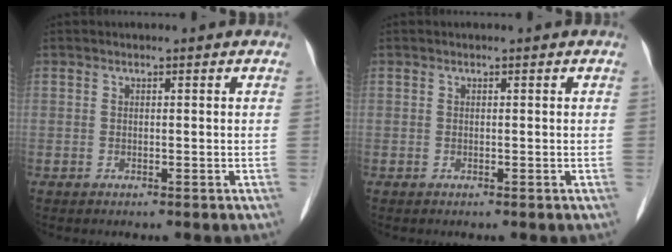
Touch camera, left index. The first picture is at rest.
{"total": 0.0}